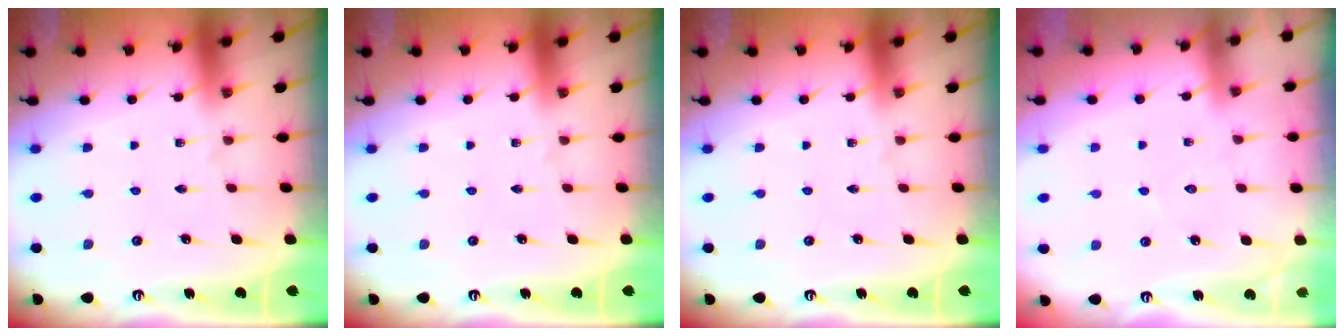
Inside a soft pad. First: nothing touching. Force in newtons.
{"total": 0.0}
{"total": 0.0}
{"total": 3.9, "press": 3.9, "slide": 0.5}